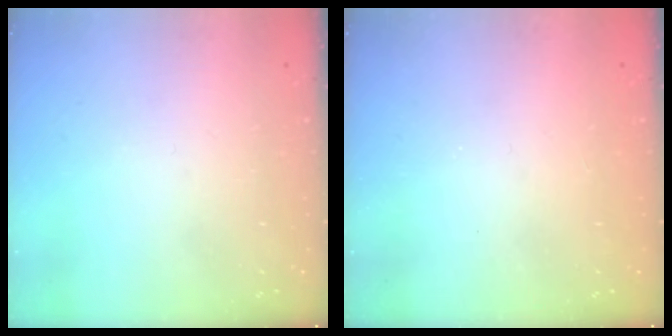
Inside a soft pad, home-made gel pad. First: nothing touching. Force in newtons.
{"total": 0.9, "press": 0.9, "slide": 0.4}